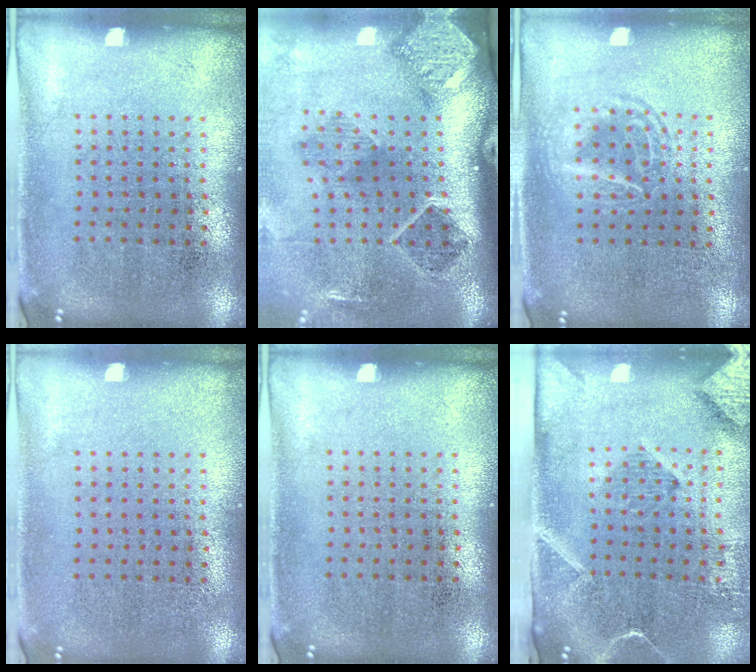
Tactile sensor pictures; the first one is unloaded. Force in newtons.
{"total": 2.9, "press": 1.9, "slide": 2.2}
{"total": 1.3, "press": 1.2, "slide": 0.2}
{"total": 0.0}
{"total": 0.0}
{"total": 2.9, "press": 2.2, "slide": 2.0}